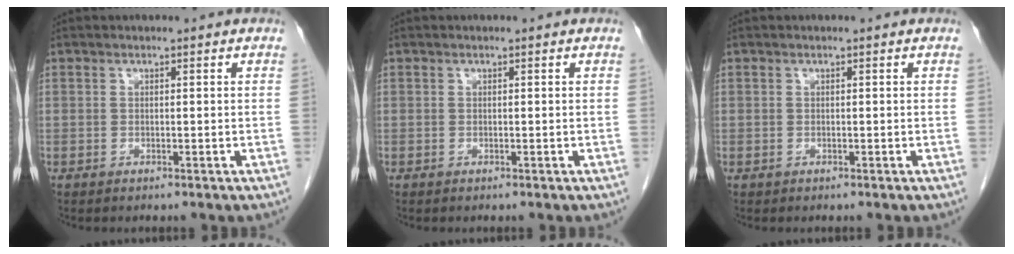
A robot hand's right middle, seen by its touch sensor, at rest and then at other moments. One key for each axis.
{"total": 0.0}
{"total": 0.0}